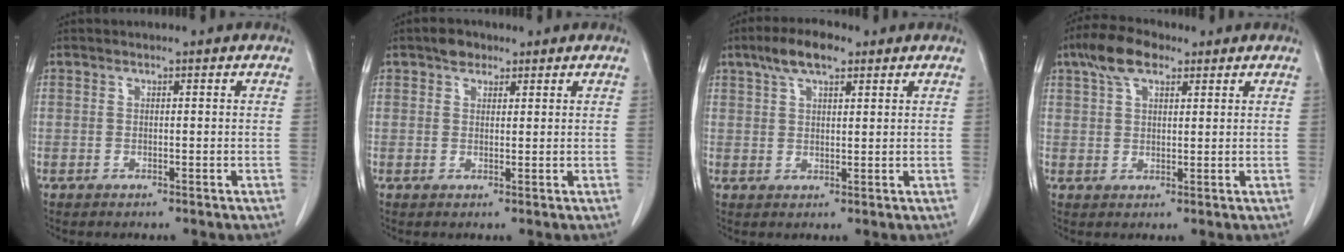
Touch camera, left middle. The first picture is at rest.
{"total": 2.2, "force": [1.5, 1.5, 0.8], "torque": [-0.013, 0.006, 0.023]}
{"total": 6.1, "force": [3.9, 2.0, 4.2], "torque": [-0.086, 0.017, 0.070]}
{"total": 6.5, "force": [3.9, 2.9, 4.3], "torque": [-0.087, 0.023, 0.072]}